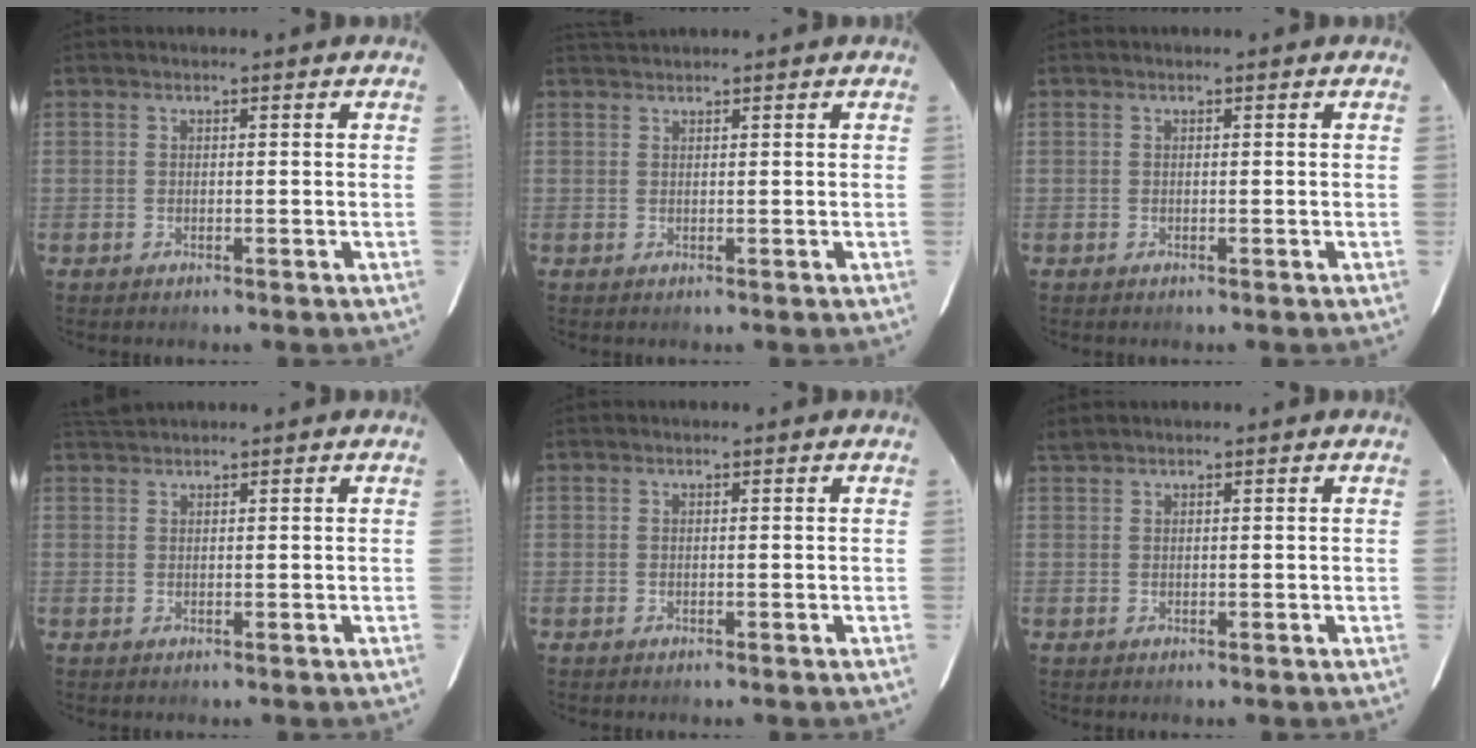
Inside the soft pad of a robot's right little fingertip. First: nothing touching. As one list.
[{"total": 1.3, "force": [1.3, -0.4, 0.0], "torque": [-0.003, 0.014, 0.033]}, {"total": 0.0}, {"total": 1.6, "force": [1.6, -0.4, 0.1], "torque": [-0.007, 0.016, 0.040]}, {"total": 0.0}, {"total": 0.9, "force": [0.9, -0.1, 0.1], "torque": [-0.009, 0.013, 0.026]}]